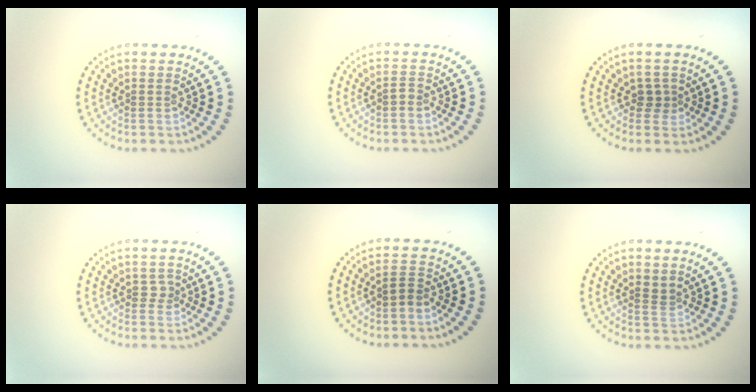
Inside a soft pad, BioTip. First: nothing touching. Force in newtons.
{"total": 0.7, "press": 0.6, "slide": 0.3}
{"total": 1.4, "press": 1.2, "slide": 0.8}
{"total": 0.9, "press": 0.5, "slide": 0.8}
{"total": 1.3, "press": 1.0, "slide": 0.8}
{"total": 1.2, "press": 0.9, "slide": 0.9}